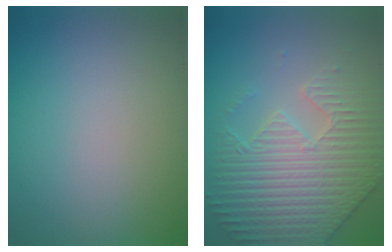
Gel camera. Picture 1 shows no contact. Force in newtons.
{"total": 7.1, "press": 5.9, "slide": 4.0}